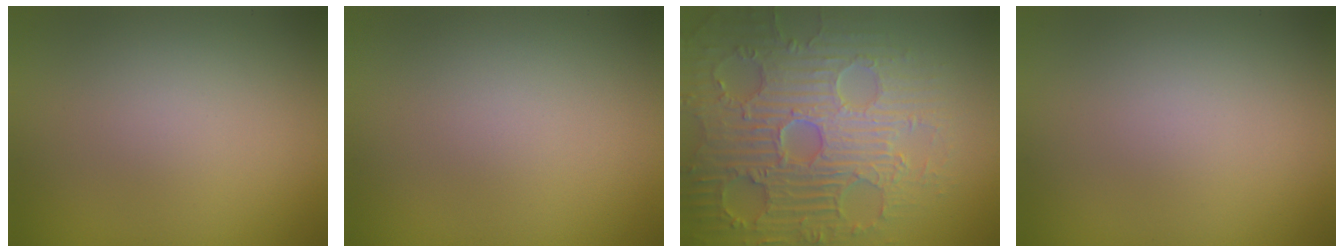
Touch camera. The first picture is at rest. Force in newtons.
{"total": 0.0}
{"total": 8.7, "press": 6.5, "slide": 5.9}
{"total": 0.0}